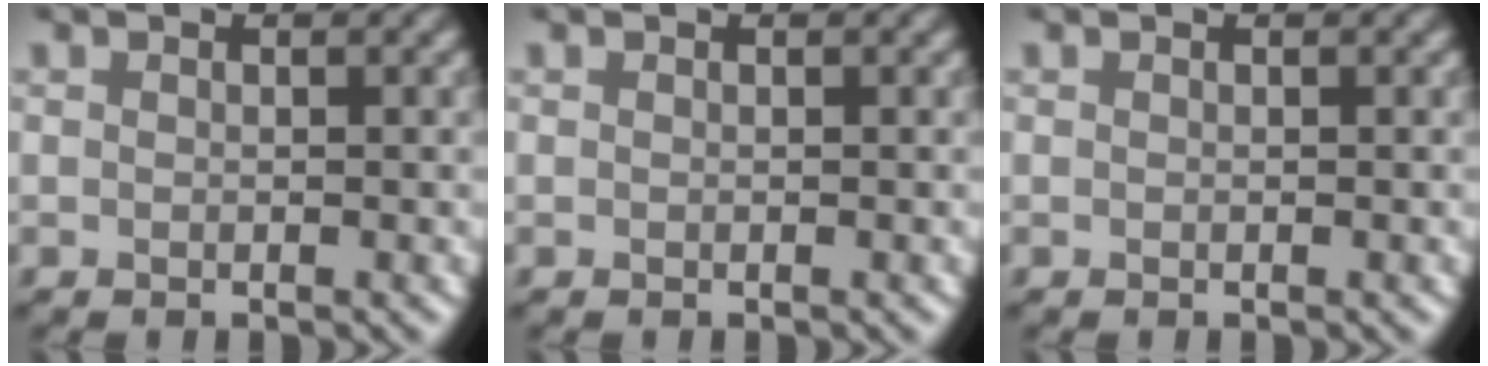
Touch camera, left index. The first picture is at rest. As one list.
[{"total": 0.0}, {"total": 0.0}]